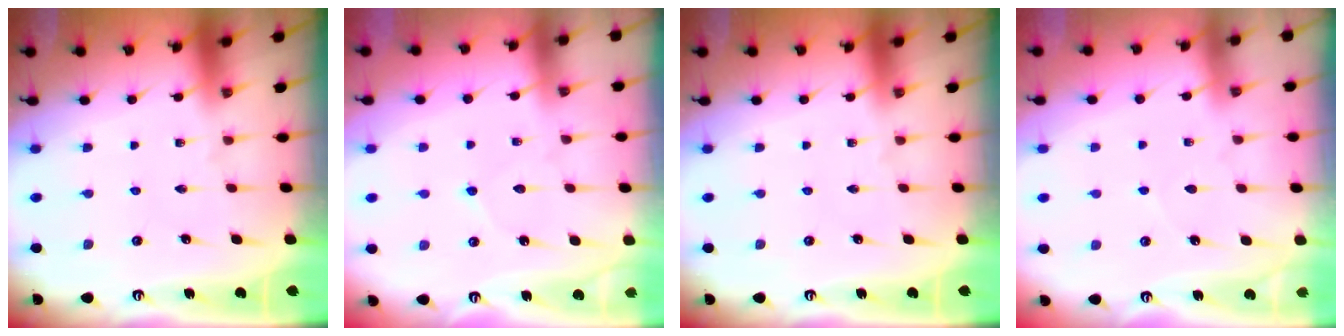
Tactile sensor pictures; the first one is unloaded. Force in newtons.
{"total": 4.5, "press": 4.5, "slide": 0.6}
{"total": 0.0}
{"total": 3.6, "press": 3.5, "slide": 0.4}